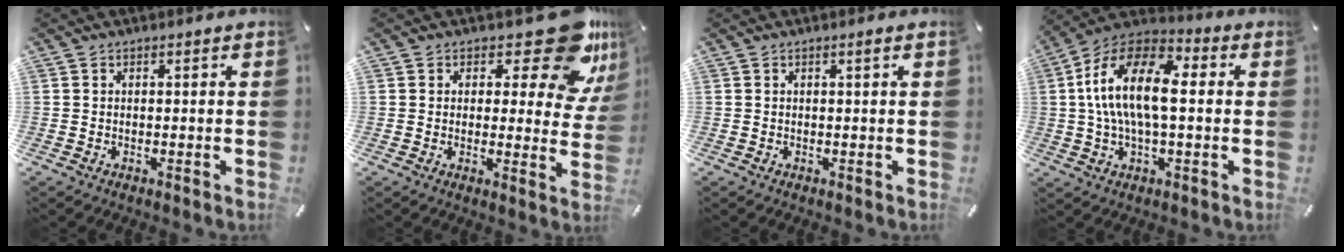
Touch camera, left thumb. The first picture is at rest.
{"total": 15.0, "force": [8.8, 6.2, 10.5], "torque": [-0.121, -0.066, 0.145]}
{"total": 0.8, "force": [0.3, -0.1, 0.8], "torque": [-0.014, 0.000, 0.005]}
{"total": 15.8, "force": [1.2, 7.8, 13.7], "torque": [-0.286, 0.005, 0.020]}